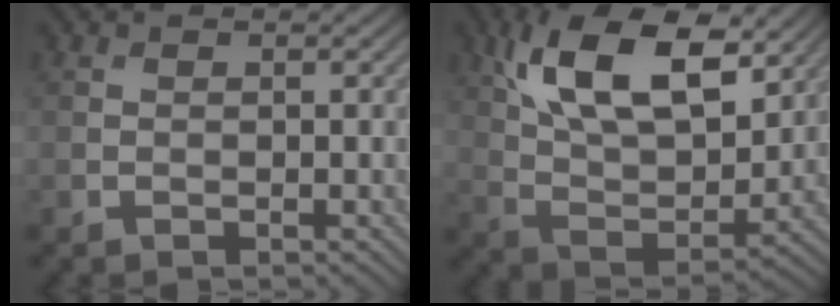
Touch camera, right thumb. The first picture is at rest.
{"total": 14.5, "force": [7.2, 6.7, 10.7], "torque": [-0.214, -0.003, 0.129]}